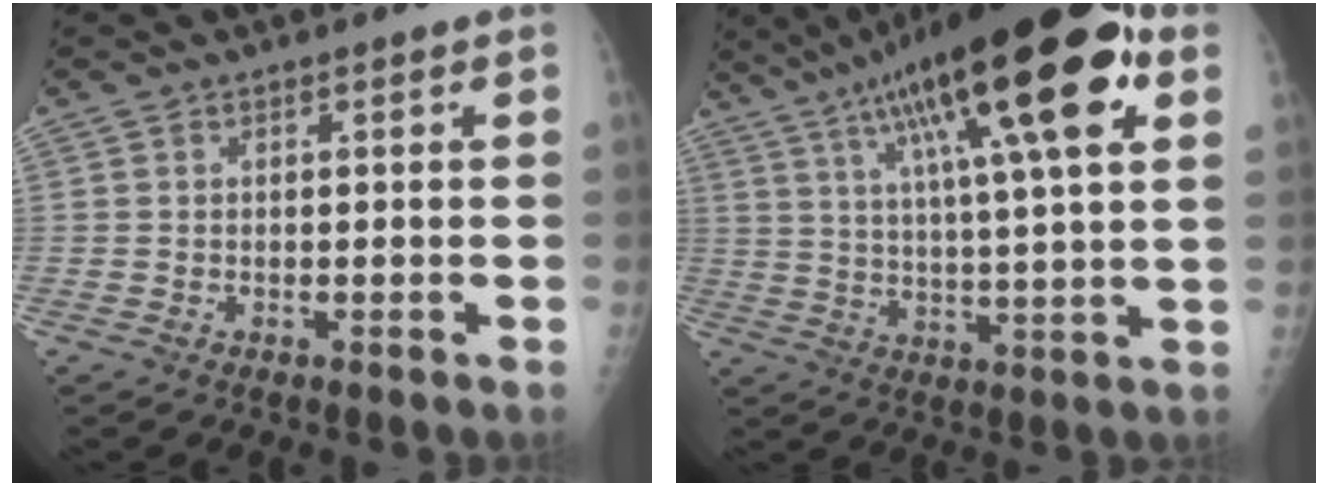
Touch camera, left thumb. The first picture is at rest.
{"total": 25.7, "force": [11.9, 5.6, 22.1], "torque": [-0.353, 0.003, 0.190]}